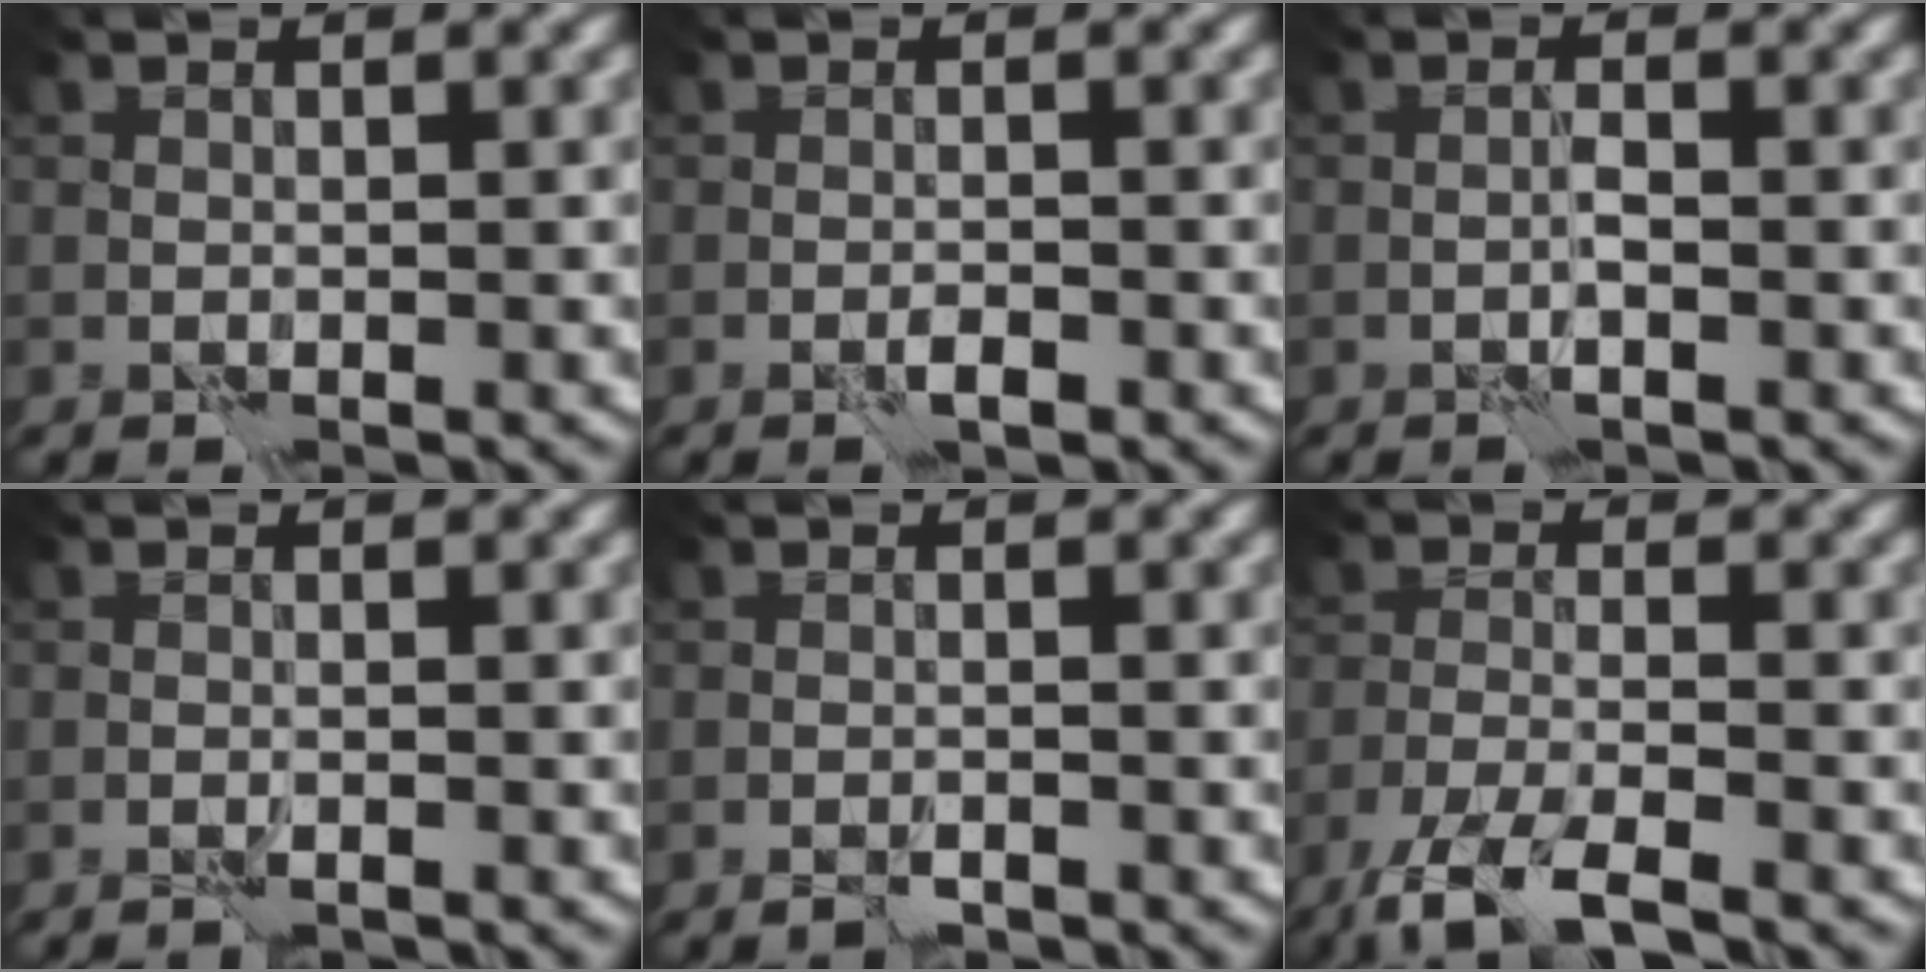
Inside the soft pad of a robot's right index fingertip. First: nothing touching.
{"total": 0.7, "force": [-0.4, 0.1, 0.6], "torque": [-0.011, 0.001, -0.007]}
{"total": 0.7, "force": [-0.1, -0.2, 0.7], "torque": [-0.013, 0.003, -0.003]}
{"total": 0.7, "force": [-0.6, -0.3, 0.3], "torque": [-0.009, 0.000, -0.013]}
{"total": 0.9, "force": [-0.8, 0.2, 0.5], "torque": [-0.007, 0.001, -0.015]}
{"total": 6.2, "force": [-4.7, 1.1, 3.8], "torque": [-0.072, -0.011, -0.093]}